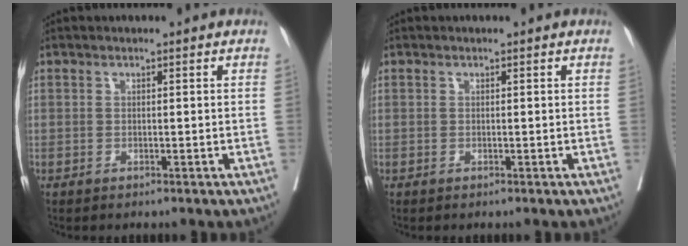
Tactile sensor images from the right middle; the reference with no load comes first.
{"total": 0.0}